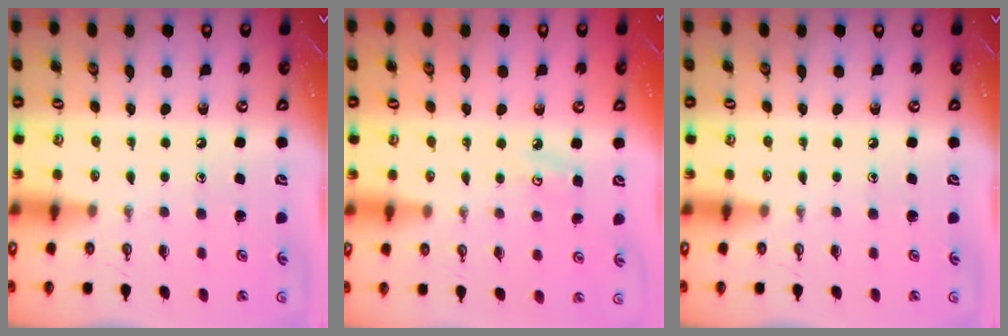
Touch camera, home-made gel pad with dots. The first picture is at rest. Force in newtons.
{"total": 4.3, "press": 4.3, "slide": 0.7}
{"total": 0.0}